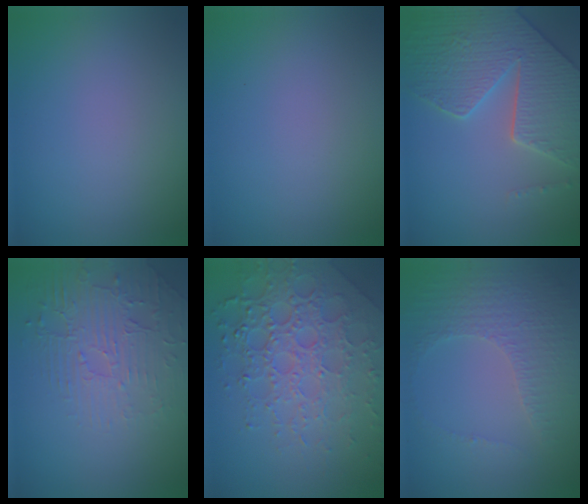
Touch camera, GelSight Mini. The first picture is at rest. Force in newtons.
{"total": 0.0}
{"total": 7.1, "press": 5.9, "slide": 4.0}
{"total": 2.6, "press": 2.1, "slide": 1.5}
{"total": 7.8, "press": 5.5, "slide": 5.5}
{"total": 4.6, "press": 3.1, "slide": 3.3}